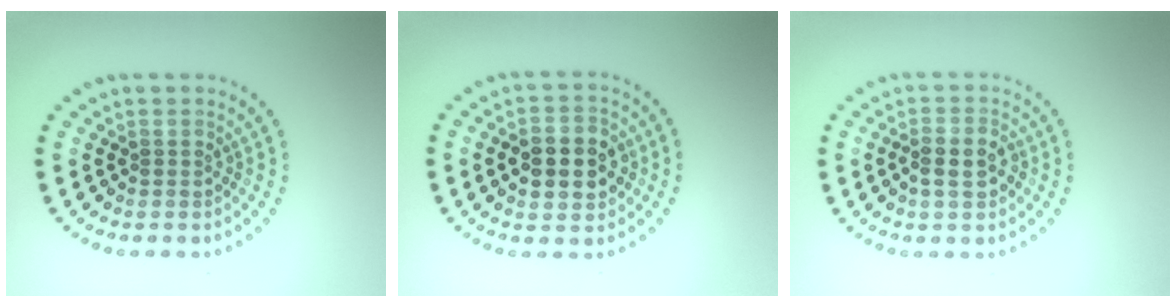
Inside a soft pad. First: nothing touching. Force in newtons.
{"total": 5.0, "press": 5.0, "slide": 0.2}
{"total": 2.8, "press": 2.8, "slide": 0.6}